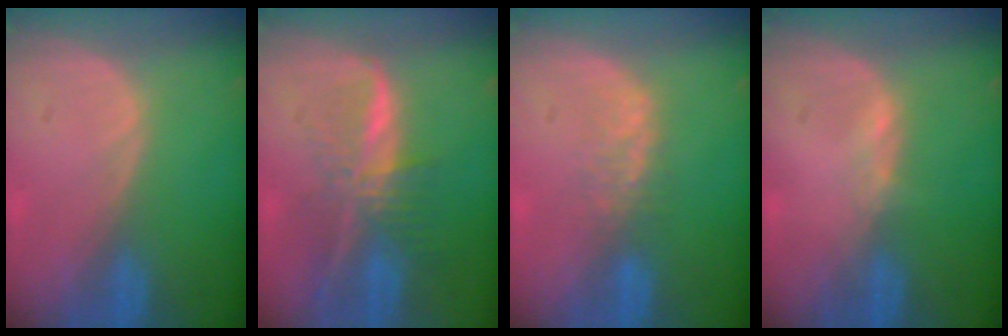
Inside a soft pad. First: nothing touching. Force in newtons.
{"total": 7.8, "press": 6.5, "slide": 4.2}
{"total": 2.7, "press": 2.7, "slide": 0.6}
{"total": 0.7, "press": 0.7, "slide": 0.2}